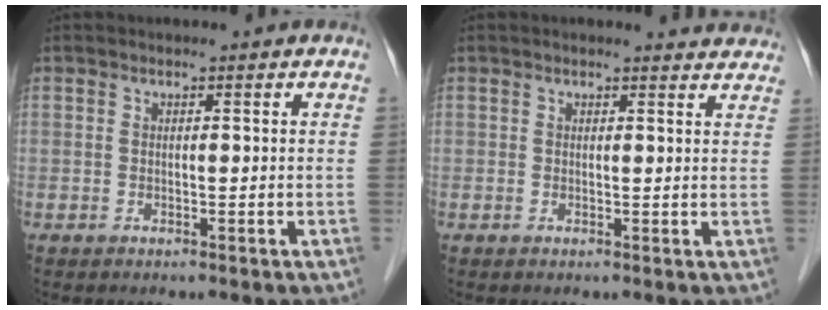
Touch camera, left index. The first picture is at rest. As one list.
[{"total": 5.0, "force": [4.8, 1.3, 0.5], "torque": [0.004, -0.004, 0.034]}]